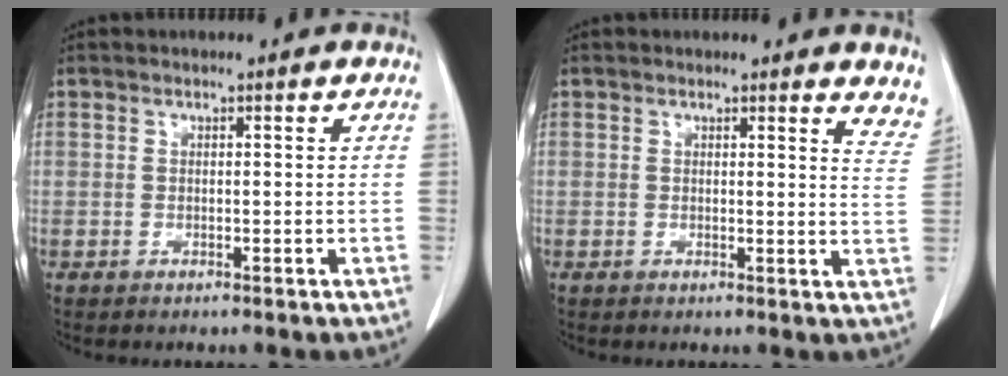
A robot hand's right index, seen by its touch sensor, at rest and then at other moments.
{"total": 5.5, "force": [5.2, 1.0, 1.7], "torque": [-0.004, -0.029, 0.027]}